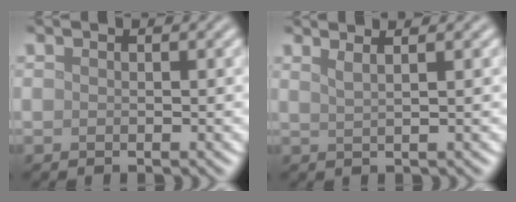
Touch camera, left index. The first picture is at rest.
{"total": 2.8, "force": [1.8, 1.1, 1.8], "torque": [-0.005, 0.011, -0.003]}